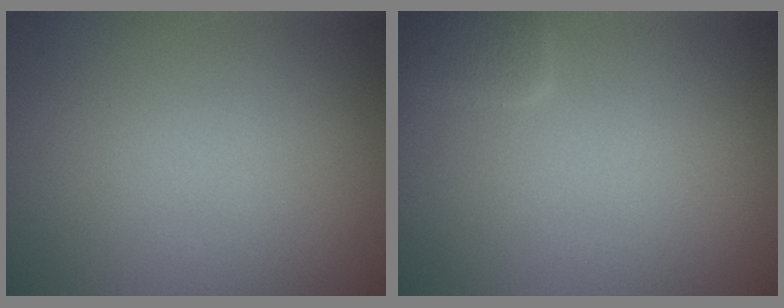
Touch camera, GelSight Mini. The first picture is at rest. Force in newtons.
{"total": 1.4, "press": 1.4, "slide": 0.1}